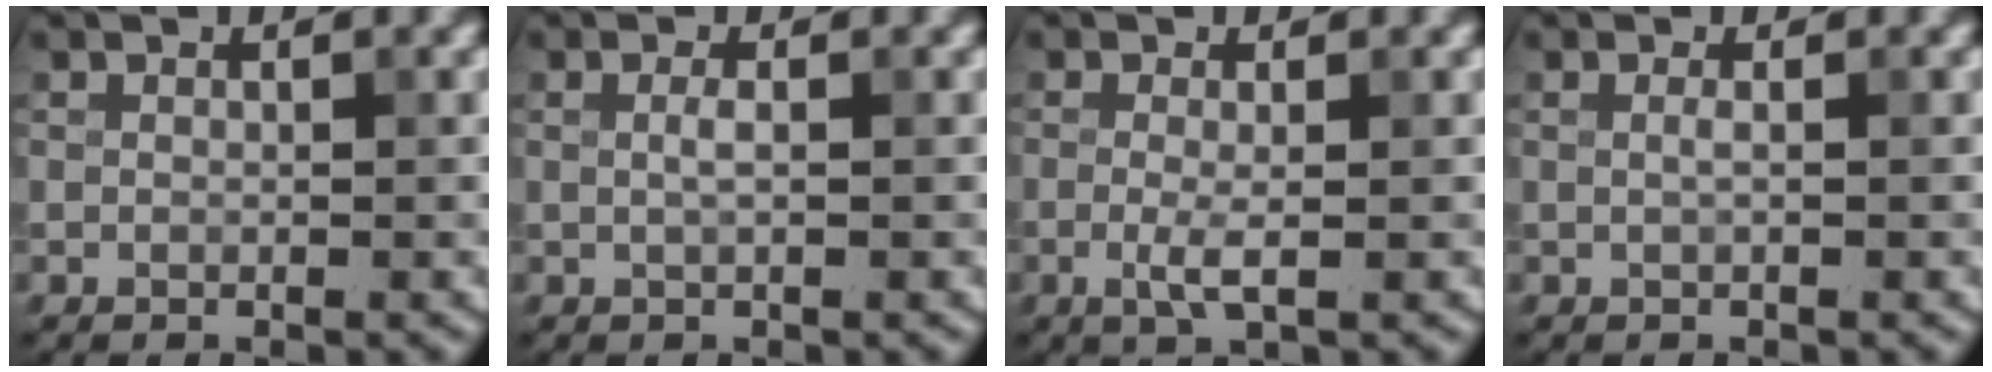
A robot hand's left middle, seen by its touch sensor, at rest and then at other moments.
{"total": 1.0, "force": [0.1, 0.2, 1.0], "torque": [-0.021, 0.003, 0.001]}
{"total": 2.1, "force": [-0.4, 0.4, 2.0], "torque": [-0.042, -0.005, -0.010]}
{"total": 0.7, "force": [0.0, 0.1, 0.7], "torque": [-0.012, 0.002, -0.001]}